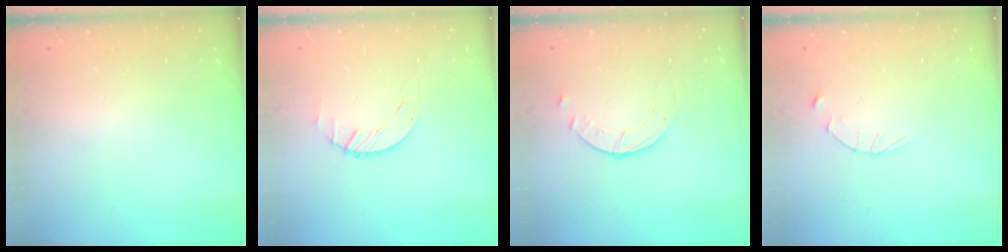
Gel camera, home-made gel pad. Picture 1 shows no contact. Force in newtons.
{"total": 1.5, "press": 1.5, "slide": 0.2}
{"total": 2.5, "press": 2.5, "slide": 0.3}
{"total": 2.8, "press": 2.8, "slide": 0.4}